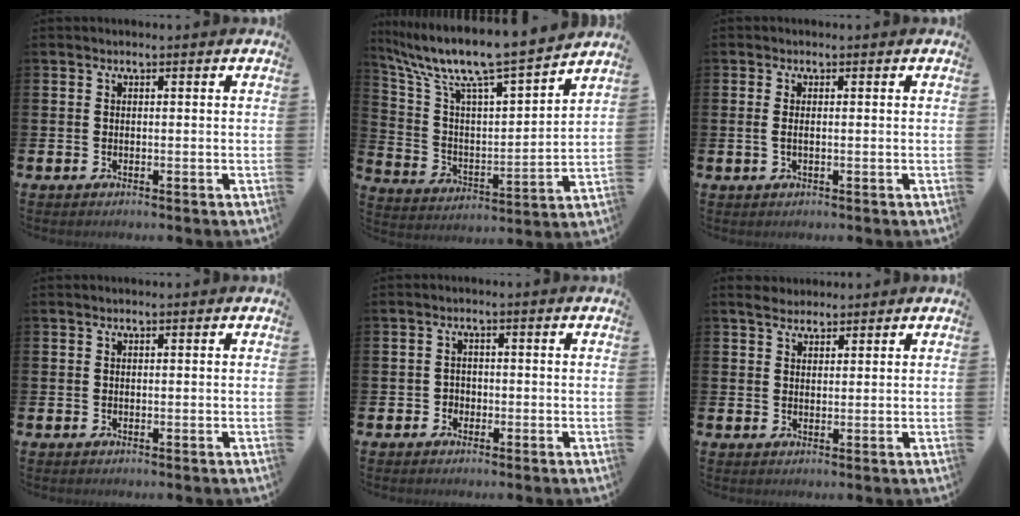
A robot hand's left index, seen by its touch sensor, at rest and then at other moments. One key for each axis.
{"total": 10.1, "fx": 8.9, "fy": 0.9, "fz": 4.8, "tx": -0.133, "ty": -0.062, "tz": 0.146}
{"total": 0.7, "fx": 0.0, "fy": 0.1, "fz": 0.6, "tx": -0.009, "ty": 0.000, "tz": -0.001}
{"total": 0.0}
{"total": 1.5, "fx": -0.7, "fy": 1.3, "fz": 0.1, "tx": -0.006, "ty": 0.005, "tz": -0.017}
{"total": 3.5, "fx": 3.1, "fy": 1.4, "fz": 0.8, "tx": -0.011, "ty": -0.006, "tz": 0.056}